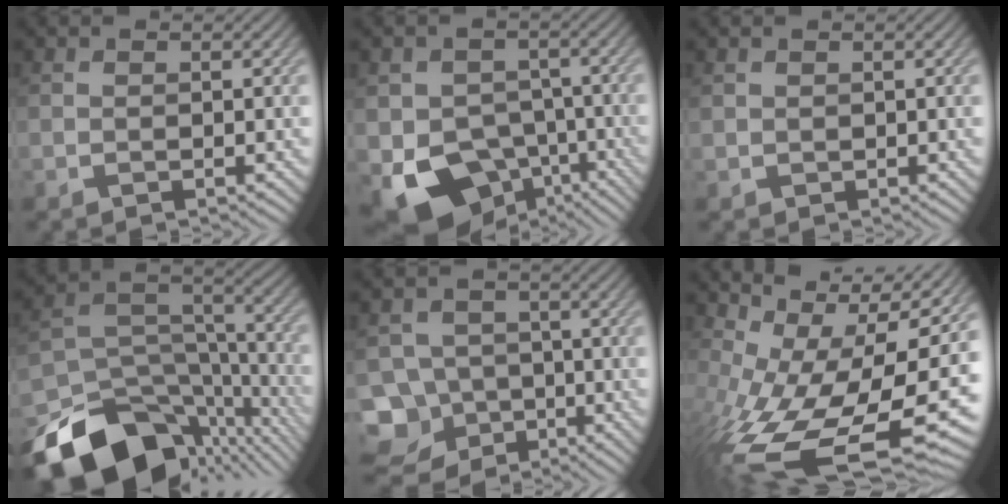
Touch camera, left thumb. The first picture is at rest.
{"total": 11.4, "force": [-5.8, 8.5, 5.0], "torque": [-0.092, -0.027, -0.095]}
{"total": 0.7, "force": [0.5, 0.4, 0.1], "torque": [-0.006, -0.001, 0.015]}
{"total": 18.1, "force": [-11.9, 9.5, 9.7], "torque": [-0.213, -0.043, -0.180]}
{"total": 10.9, "force": [-5.9, 8.9, 2.5], "torque": [-0.076, -0.026, -0.116]}
{"total": 17.0, "force": [-2.3, 8.8, 14.4], "torque": [-0.289, -0.043, -0.012]}